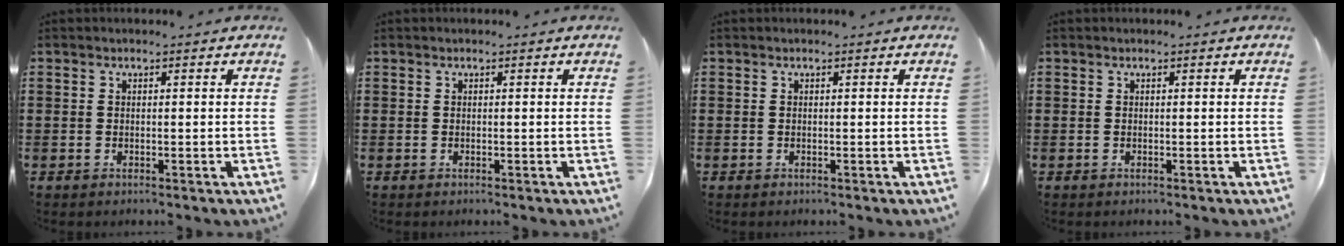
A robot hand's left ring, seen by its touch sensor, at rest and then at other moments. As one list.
[{"total": 0.0}, {"total": 0.0}, {"total": 0.0}]